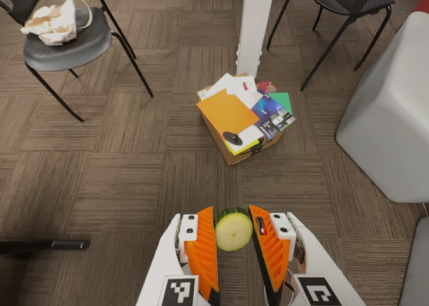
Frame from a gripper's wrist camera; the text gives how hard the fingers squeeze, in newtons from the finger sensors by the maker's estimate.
{"total": 10.7, "left": 11.6, "right": 9.8}